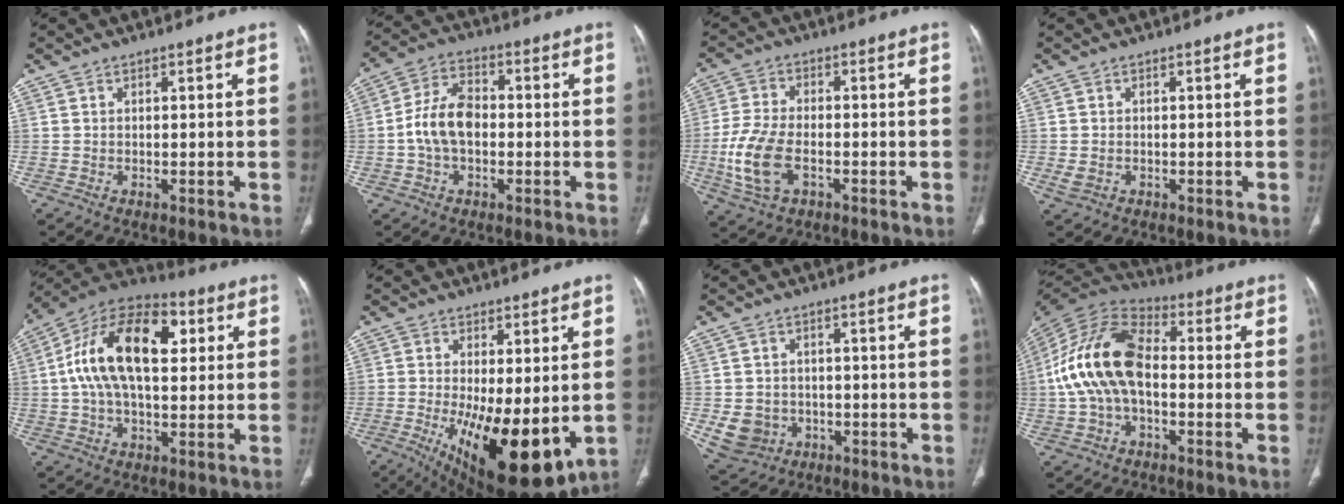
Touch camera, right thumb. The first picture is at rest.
{"total": 9.3, "force": [-1.0, 6.0, 7.1], "torque": [-0.131, 0.026, -0.028]}
{"total": 10.6, "force": [-3.0, 6.1, 8.2], "torque": [-0.183, 0.008, -0.056]}
{"total": 2.0, "force": [-0.4, 1.6, 1.2], "torque": [-0.029, 0.001, -0.003]}
{"total": 19.6, "force": [3.8, 10.6, 16.0], "torque": [-0.267, 0.025, 0.055]}
{"total": 18.1, "force": [-3.8, 6.9, 16.3], "torque": [-0.243, -0.035, -0.035]}
{"total": 7.4, "force": [-1.9, 6.6, 2.7], "torque": [-0.043, 0.012, -0.016]}
{"total": 16.7, "force": [-1.1, 10.0, 13.3], "torque": [-0.262, 0.039, -0.030]}